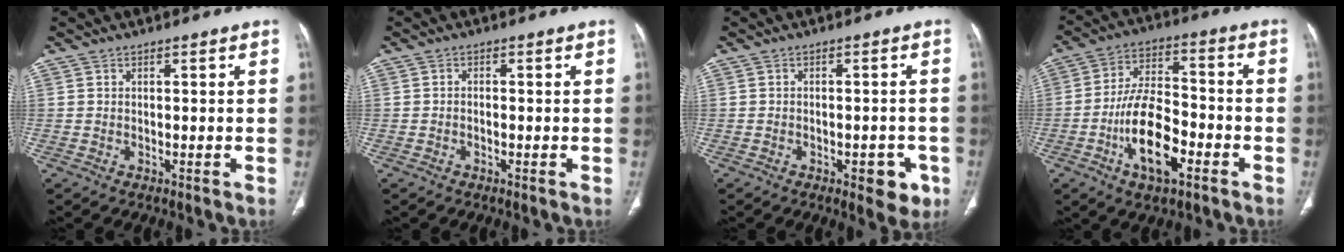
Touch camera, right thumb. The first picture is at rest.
{"total": 0.7, "force": [-0.3, 0.4, 0.4], "torque": [-0.007, 0.003, -0.007]}
{"total": 5.6, "force": [-2.5, 2.8, 4.1], "torque": [-0.030, 0.009, -0.026]}
{"total": 14.1, "force": [-5.5, 6.6, 11.2], "torque": [-0.195, 0.033, -0.097]}